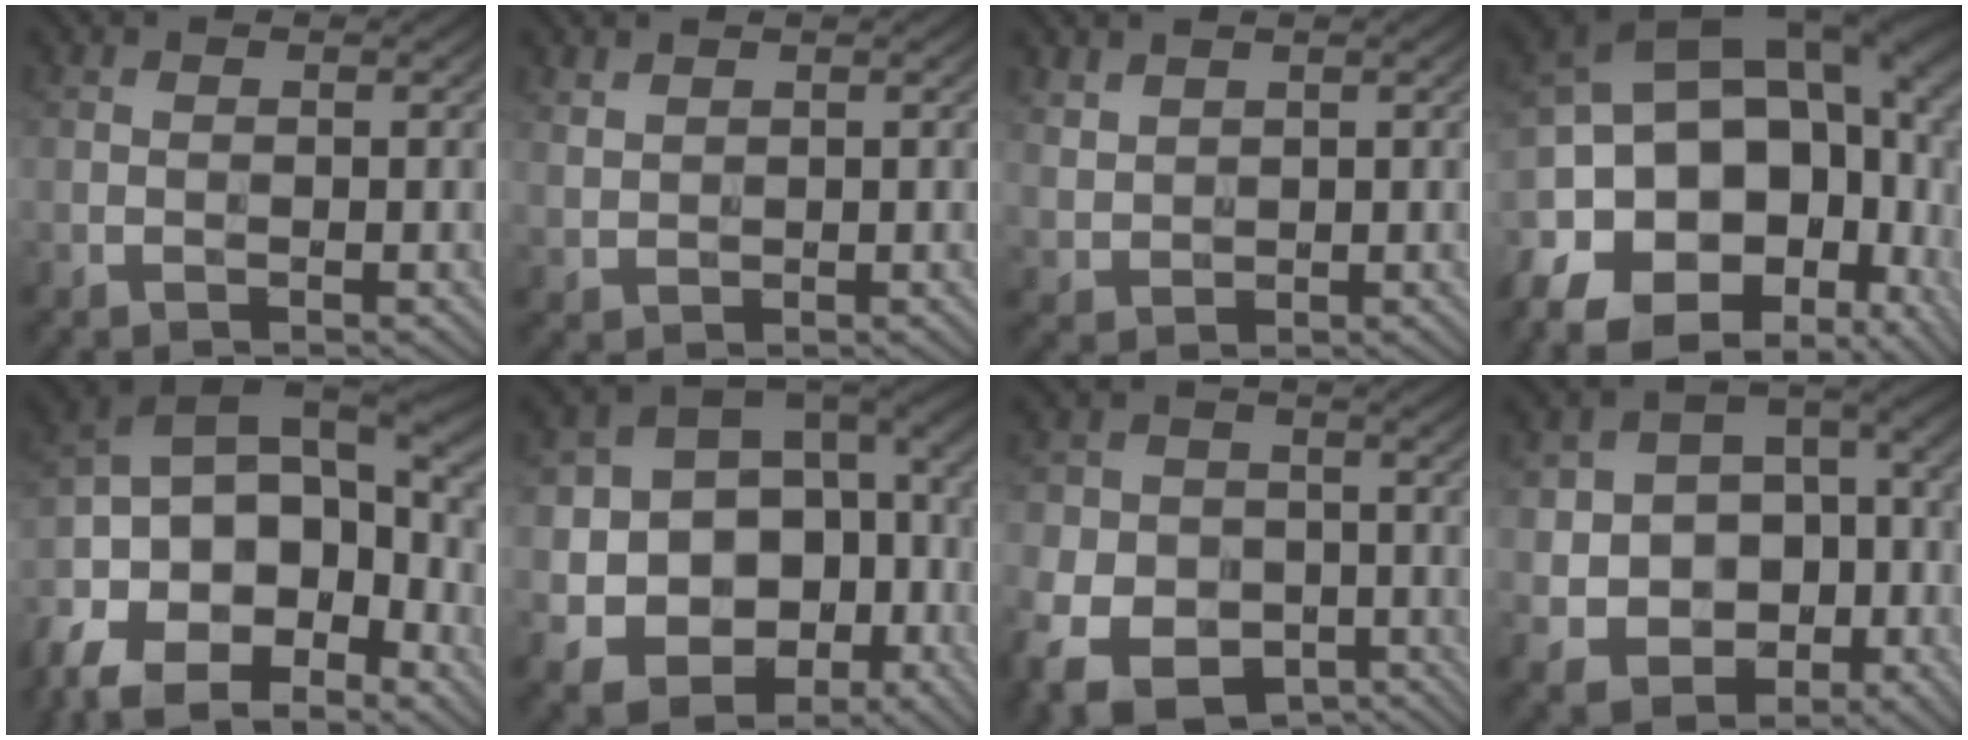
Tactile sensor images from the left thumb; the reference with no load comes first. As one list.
[{"total": 1.8, "force": [1.3, 0.9, 0.8], "torque": [-0.024, 0.000, 0.035]}, {"total": 2.7, "force": [1.8, 1.7, 1.2], "torque": [-0.033, -0.001, 0.046]}, {"total": 22.3, "force": [-4.7, 14.9, 15.8], "torque": [-0.304, -0.012, -0.060]}, {"total": 16.5, "force": [-8.9, 8.6, 10.9], "torque": [-0.246, -0.035, -0.153]}, {"total": 17.2, "force": [-2.2, 13.3, 10.6], "torque": [-0.211, -0.054, -0.002]}, {"total": 13.0, "force": [-6.9, 9.5, 5.7], "torque": [-0.143, -0.050, -0.121]}, {"total": 12.0, "force": [-3.0, 9.5, 6.7], "torque": [-0.138, -0.034, -0.054]}]